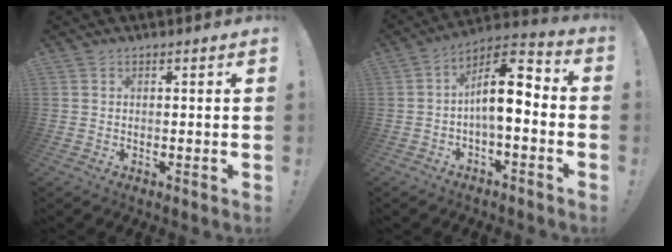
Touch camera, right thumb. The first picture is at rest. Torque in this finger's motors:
{"motor_torque": [1.59, 1.53, 0.74, -0.91, 0.02]}